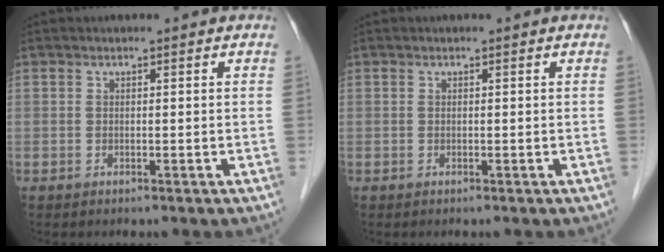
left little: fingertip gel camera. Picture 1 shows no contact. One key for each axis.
{"total": 0.0}